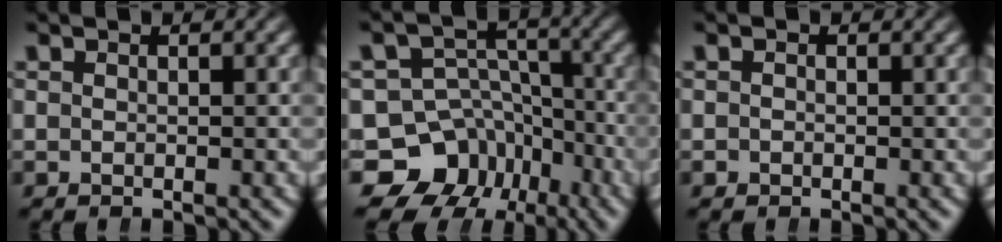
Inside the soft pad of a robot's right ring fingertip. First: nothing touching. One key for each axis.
{"total": 16.7, "fx": -6.3, "fy": 14.4, "fz": 5.9, "tx": -0.117, "ty": -0.072, "tz": -0.090}
{"total": 0.6, "fx": -0.4, "fy": 0.5, "fz": 0.1, "tx": -0.002, "ty": -0.007, "tz": -0.001}